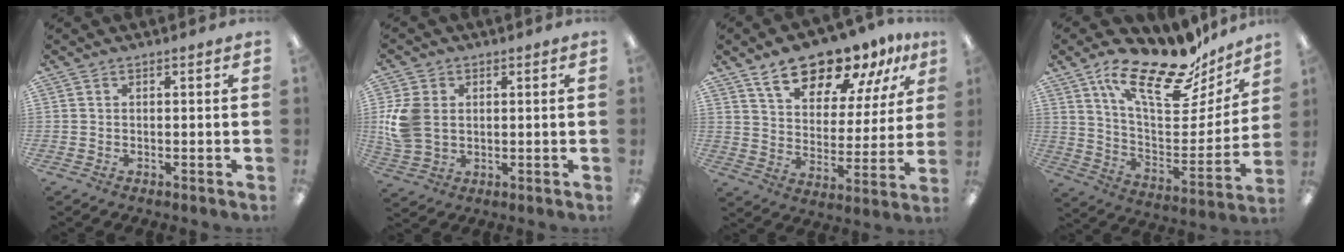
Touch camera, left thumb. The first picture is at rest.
{"total": 9.7, "force": [1.5, 7.7, 5.8], "torque": [-0.136, 0.009, 0.029]}
{"total": 16.7, "force": [12.8, 7.4, 7.8], "torque": [-0.130, -0.073, 0.226]}
{"total": 23.8, "force": [16.4, 9.3, 14.6], "torque": [-0.220, -0.104, 0.275]}